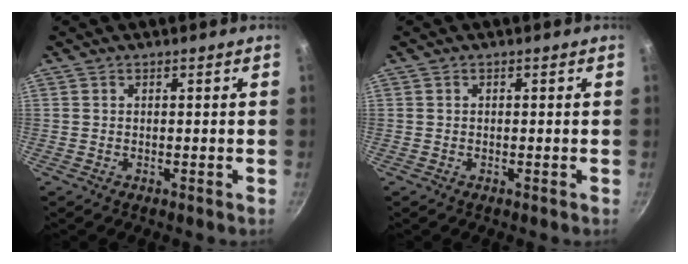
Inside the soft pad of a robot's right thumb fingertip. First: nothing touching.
{"total": 0.0}